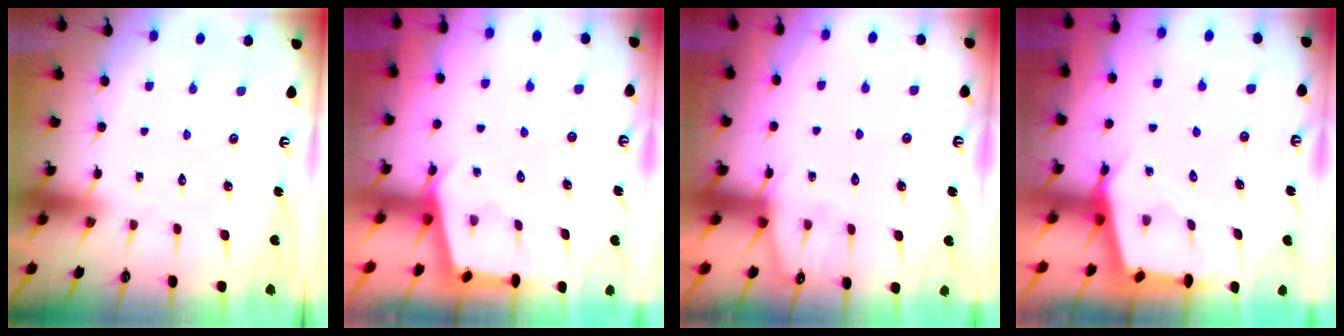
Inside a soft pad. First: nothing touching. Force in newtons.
{"total": 2.9, "press": 2.8, "slide": 0.3}
{"total": 5.1, "press": 5.0, "slide": 0.6}
{"total": 2.8, "press": 2.7, "slide": 0.4}